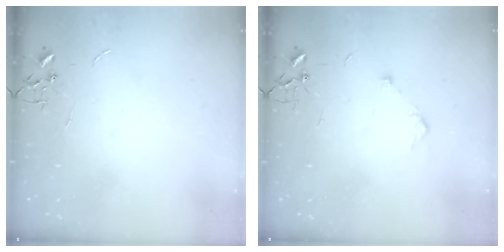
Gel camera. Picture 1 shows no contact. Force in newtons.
{"total": 6.1, "press": 6.0, "slide": 0.8}